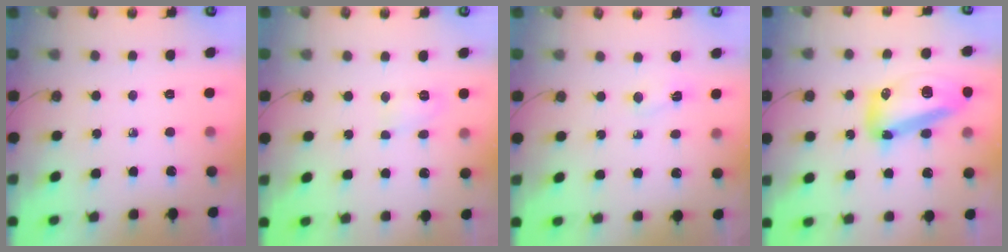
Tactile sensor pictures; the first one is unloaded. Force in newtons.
{"total": 4.7, "press": 4.6, "slide": 0.8}
{"total": 2.5, "press": 2.4, "slide": 0.6}
{"total": 15.7, "press": 15.7, "slide": 1.4}